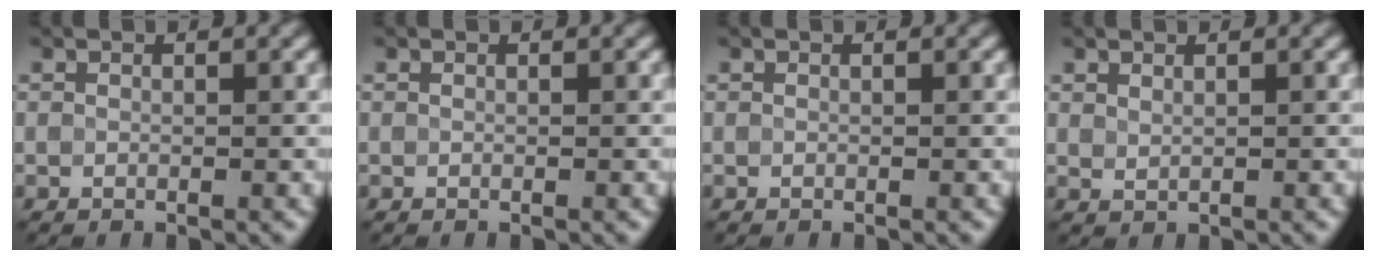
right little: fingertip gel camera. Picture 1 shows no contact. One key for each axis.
{"total": 0.0}
{"total": 0.0}
{"total": 0.7, "fx": 0.6, "fy": 0.2, "fz": 0.3, "tx": -0.009, "ty": -0.002, "tz": 0.017}